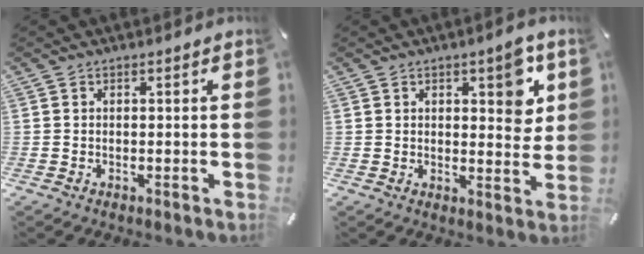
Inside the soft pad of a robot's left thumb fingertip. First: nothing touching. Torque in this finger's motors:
{"motor_torque": [0.27, -0.33, 0.20, 0.29, -0.02]}